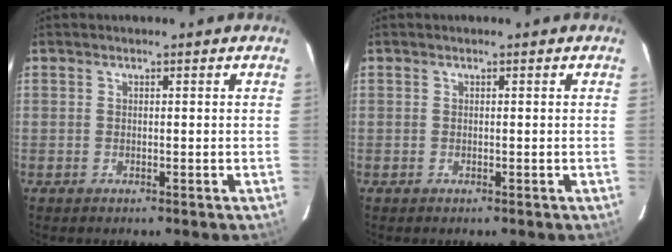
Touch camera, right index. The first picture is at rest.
{"total": 0.0}